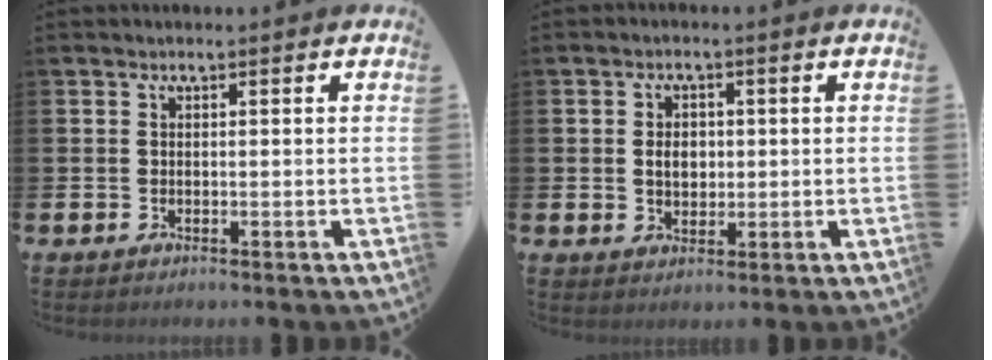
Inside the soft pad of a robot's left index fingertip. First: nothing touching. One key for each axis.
{"total": 3.1, "fx": 0.3, "fy": 2.3, "fz": 2.0, "tx": -0.025, "ty": 0.004, "tz": -0.001}